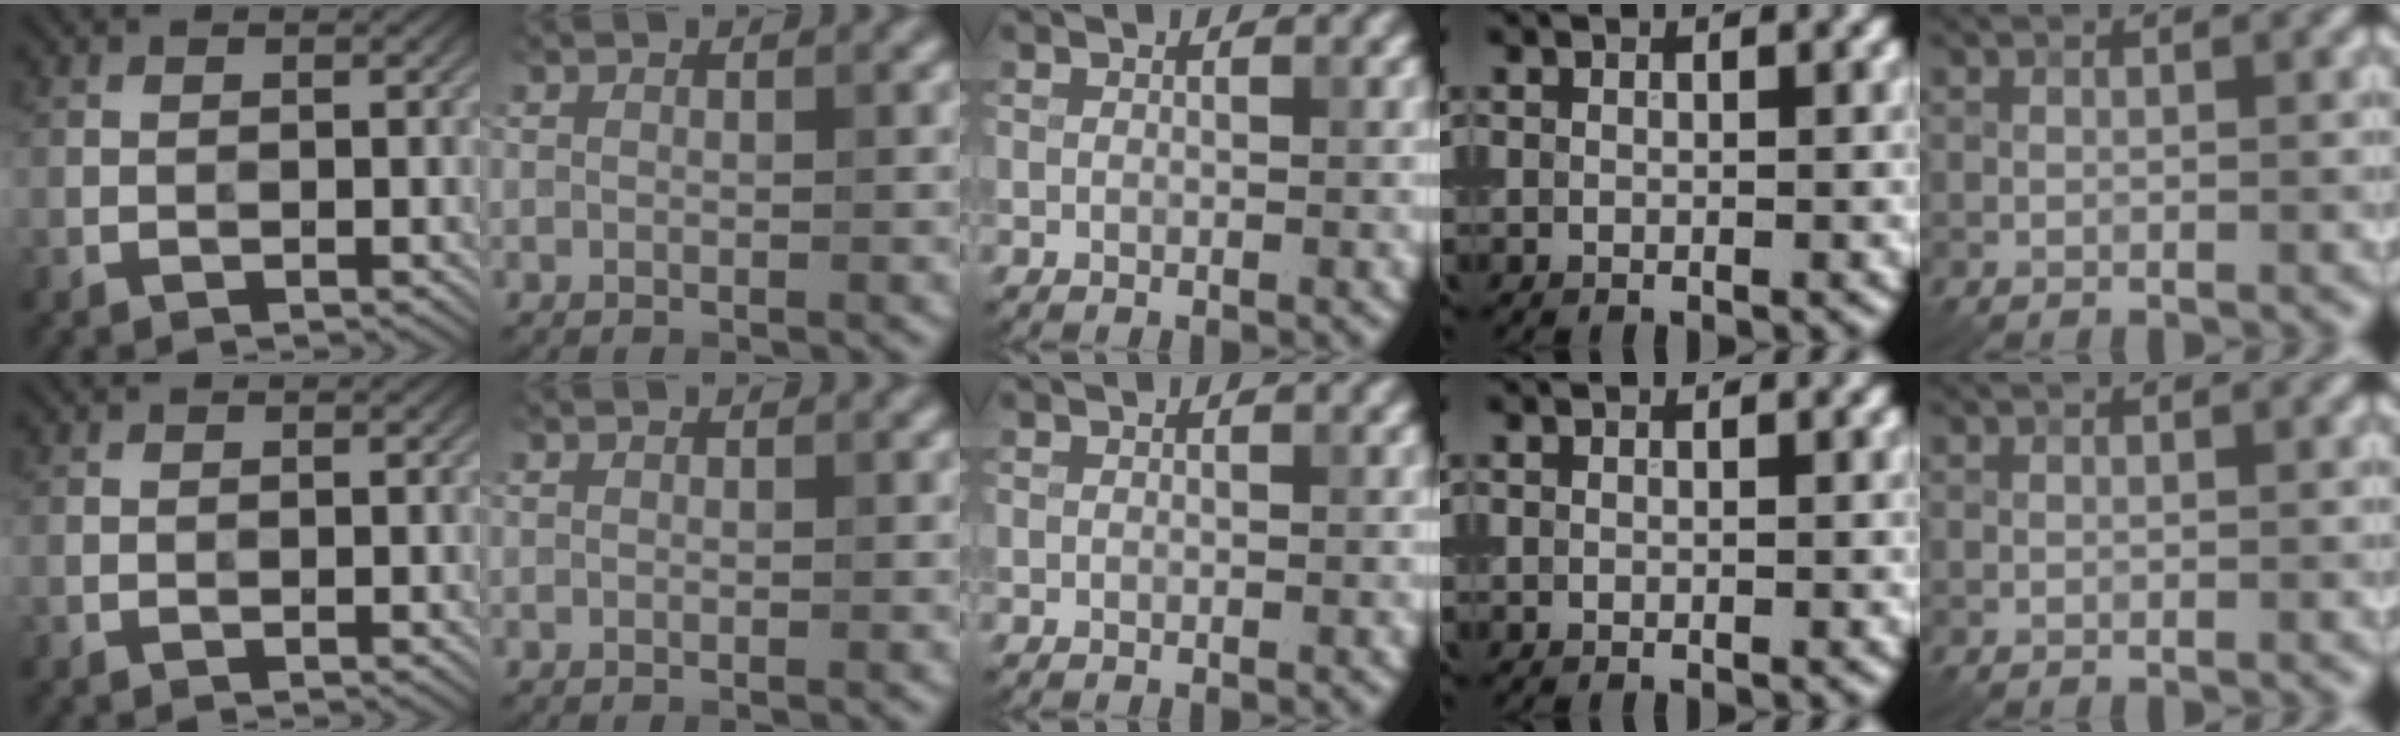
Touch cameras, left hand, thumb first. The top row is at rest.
{}